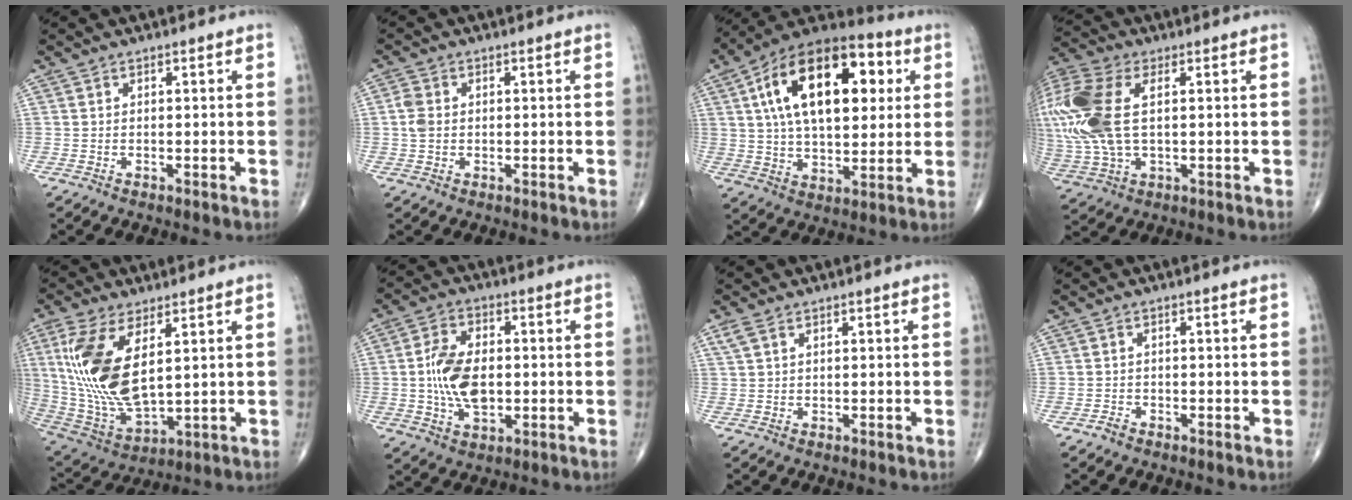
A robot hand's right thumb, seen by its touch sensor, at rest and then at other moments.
{"total": 3.0, "force": [0.1, 2.3, 1.9], "torque": [-0.044, 0.006, -0.003]}
{"total": 23.8, "force": [6.5, 12.5, 19.2], "torque": [-0.293, 0.013, 0.096]}
{"total": 19.9, "force": [3.2, 11.0, 16.3], "torque": [-0.424, 0.010, 0.060]}
{"total": 17.6, "force": [4.3, 8.1, 15.0], "torque": [-0.313, -0.023, 0.098]}
{"total": 11.0, "force": [-0.4, 6.6, 8.8], "torque": [-0.157, 0.006, -0.007]}
{"total": 1.8, "force": [1.0, 1.0, 1.2], "torque": [-0.034, 0.014, 0.027]}
{"total": 1.1, "force": [-0.9, 0.6, 0.2], "torque": [-0.006, 0.003, -0.020]}